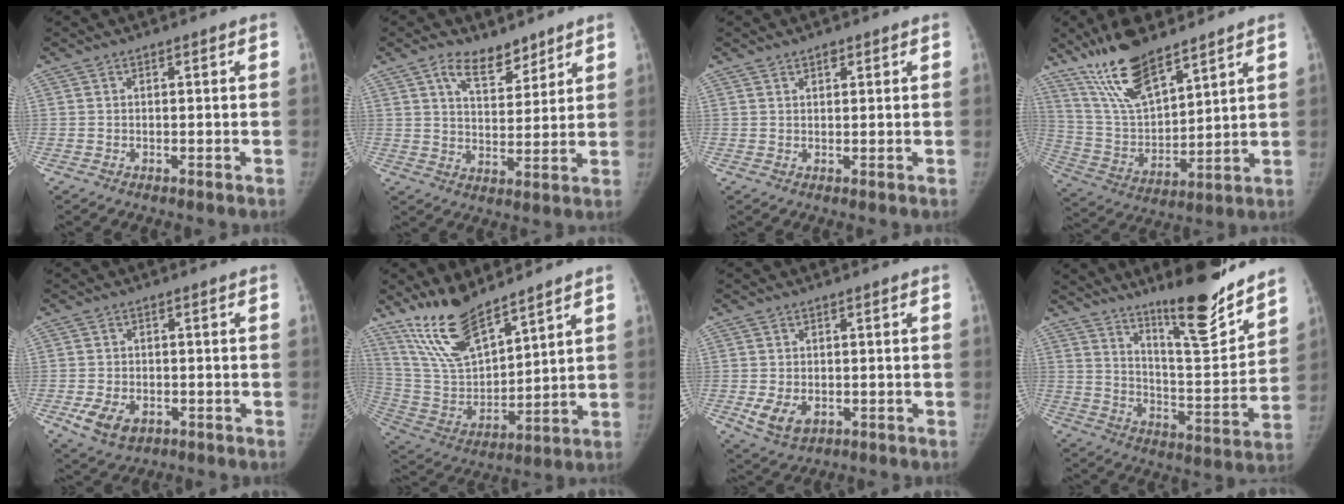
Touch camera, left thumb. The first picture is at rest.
{"total": 8.5, "force": [5.9, 4.3, 4.2], "torque": [-0.043, -0.042, 0.104]}
{"total": 1.6, "force": [1.1, 0.8, 0.7], "torque": [-0.005, -0.006, 0.016]}
{"total": 16.3, "force": [12.0, 5.0, 9.8], "torque": [-0.161, -0.058, 0.238]}
{"total": 6.4, "force": [-2.3, 4.4, 4.0], "torque": [-0.070, 0.000, -0.031]}
{"total": 15.4, "force": [12.0, 4.9, 8.3], "torque": [-0.134, -0.066, 0.246]}
{"total": 5.4, "force": [-1.2, 3.9, 3.6], "torque": [-0.062, -0.010, -0.007]}
{"total": 17.6, "force": [13.8, 3.0, 10.5], "torque": [-0.124, -0.106, 0.225]}